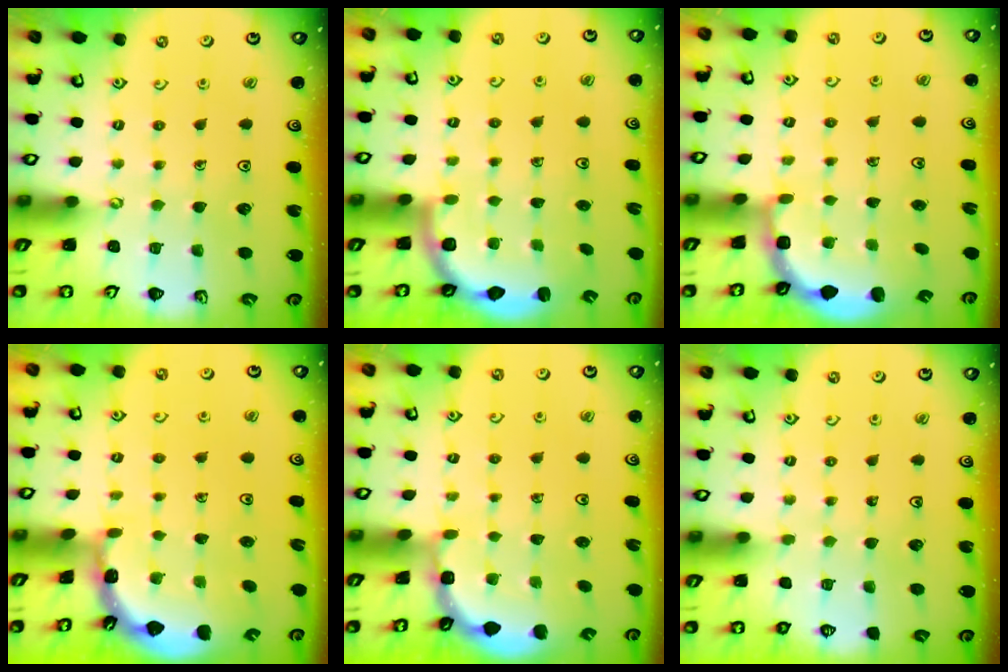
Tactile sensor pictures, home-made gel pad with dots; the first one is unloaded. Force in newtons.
{"total": 3.5, "press": 2.8, "slide": 2.0}
{"total": 2.7, "press": 2.3, "slide": 1.4}
{"total": 1.8, "press": 1.8, "slide": 0.1}
{"total": 1.5, "press": 1.5, "slide": 0.2}
{"total": 0.0}